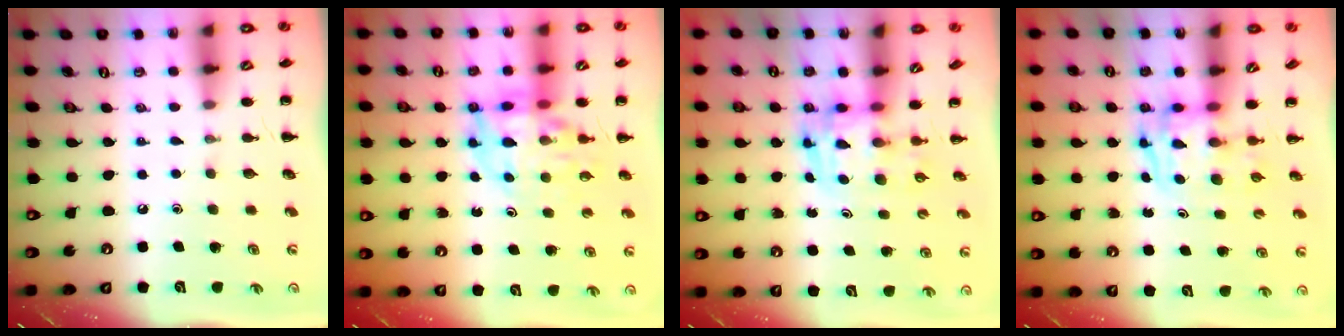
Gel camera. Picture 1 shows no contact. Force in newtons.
{"total": 11.7, "press": 11.2, "slide": 3.3}
{"total": 3.6, "press": 3.5, "slide": 0.6}
{"total": 3.4, "press": 3.4, "slide": 0.6}